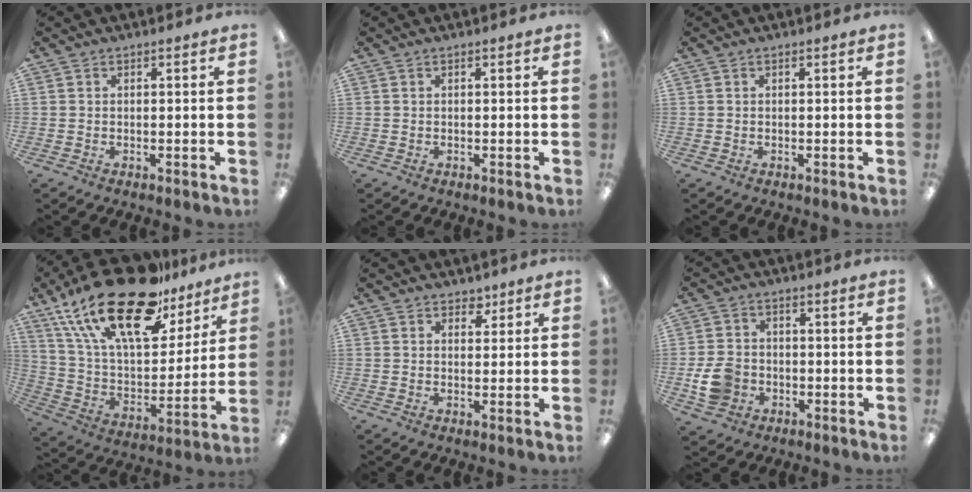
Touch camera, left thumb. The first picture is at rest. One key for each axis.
{"total": 0.0}
{"total": 0.0}
{"total": 27.4, "fx": 18.1, "fy": 11.5, "fz": 17.0, "tx": -0.306, "ty": -0.104, "tz": 0.310}
{"total": 2.8, "fx": 2.1, "fy": 1.7, "fz": 0.6, "tx": 0.000, "ty": -0.008, "tz": 0.036}
{"total": 7.5, "fx": -2.2, "fy": 6.2, "fz": 3.7, "tx": -0.079, "ty": 0.012, "tz": -0.038}